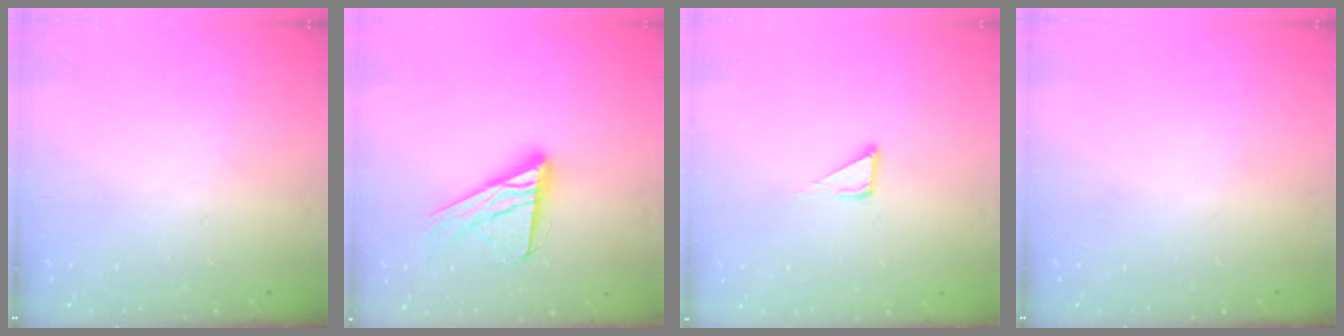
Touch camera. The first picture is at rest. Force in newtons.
{"total": 16.7, "press": 16.6, "slide": 1.6}
{"total": 3.4, "press": 3.4, "slide": 0.2}
{"total": 0.0}